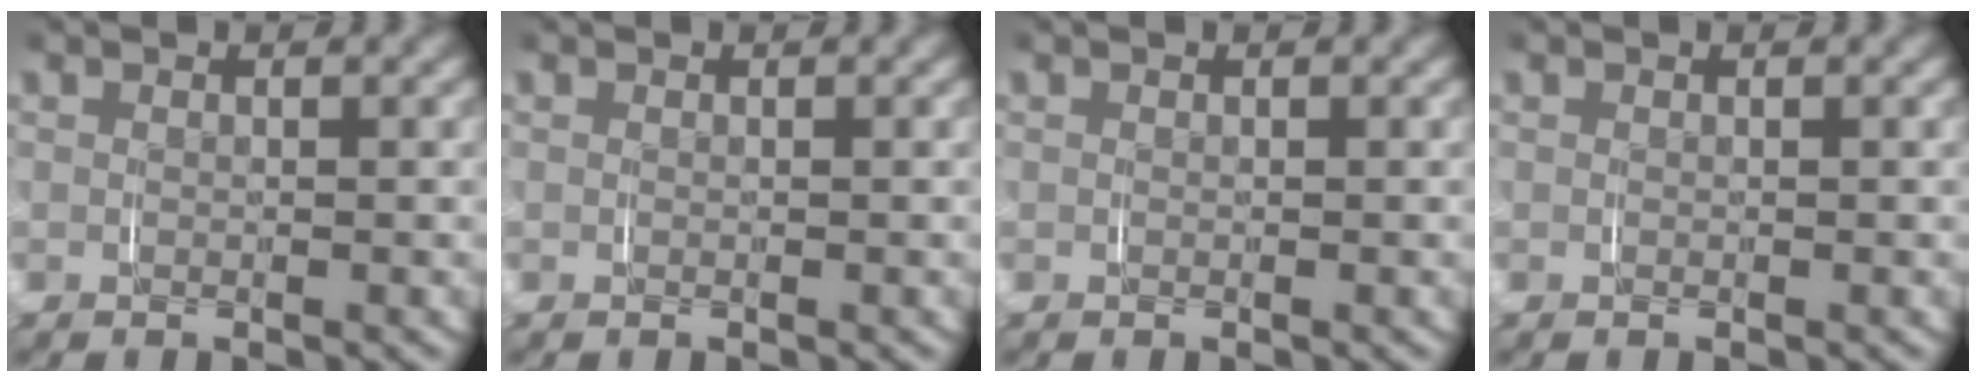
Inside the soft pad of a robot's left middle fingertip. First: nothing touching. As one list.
[{"total": 0.0}, {"total": 0.0}, {"total": 0.0}]